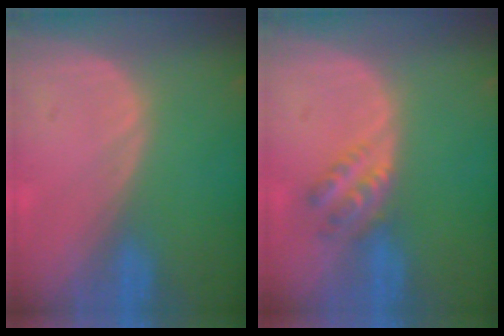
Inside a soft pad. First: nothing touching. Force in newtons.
{"total": 4.5, "press": 3.8, "slide": 2.5}